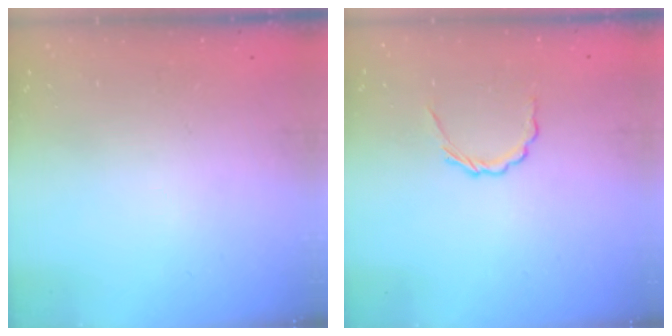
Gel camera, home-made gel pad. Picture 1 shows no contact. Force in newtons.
{"total": 2.6, "press": 2.4, "slide": 1.0}